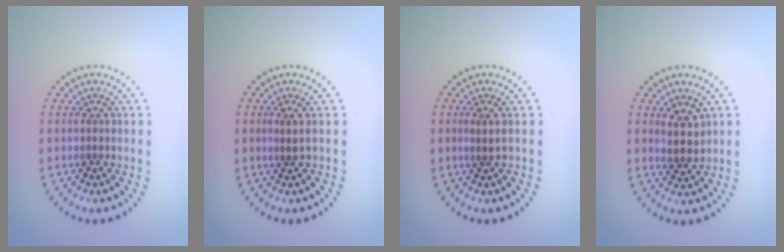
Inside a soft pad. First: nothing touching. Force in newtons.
{"total": 1.0, "press": 0.6, "slide": 0.8}
{"total": 1.0, "press": 0.7, "slide": 0.7}
{"total": 2.3, "press": 2.1, "slide": 0.9}